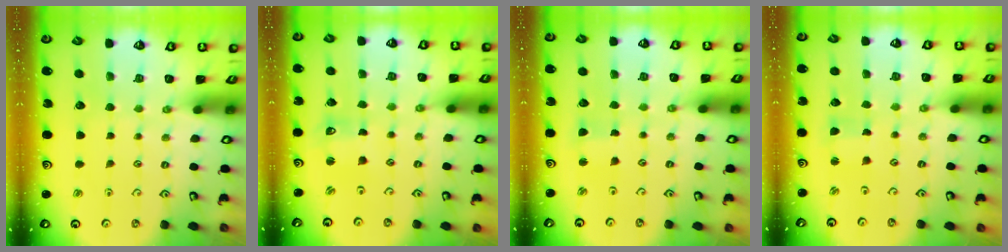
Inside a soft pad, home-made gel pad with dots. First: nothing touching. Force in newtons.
{"total": 2.6, "press": 2.6, "slide": 0.2}
{"total": 2.4, "press": 2.4, "slide": 0.3}
{"total": 2.3, "press": 2.3, "slide": 0.5}